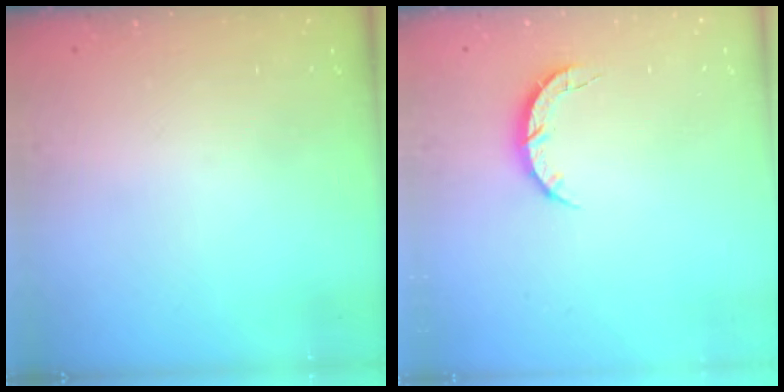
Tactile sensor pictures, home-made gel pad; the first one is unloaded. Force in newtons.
{"total": 4.4, "press": 4.4, "slide": 0.5}